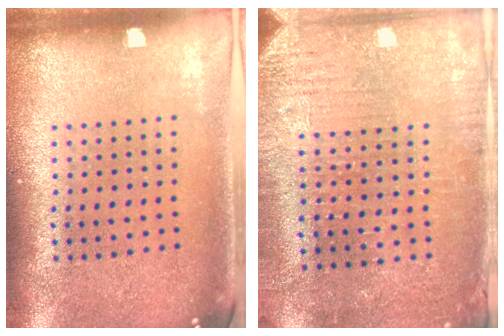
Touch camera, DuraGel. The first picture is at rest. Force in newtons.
{"total": 3.0, "press": 2.8, "slide": 0.8}